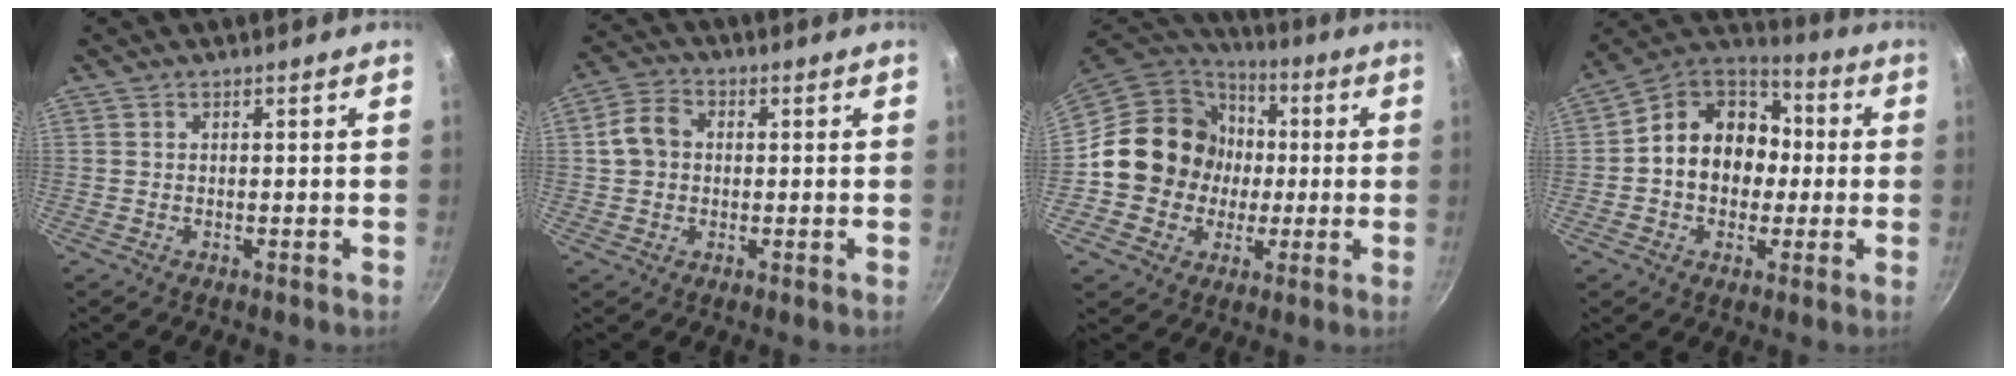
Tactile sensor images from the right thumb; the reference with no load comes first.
{"total": 6.4, "force": [0.5, 5.2, 3.7], "torque": [-0.052, 0.016, -0.002]}
{"total": 17.2, "force": [-0.1, 16.0, 6.3], "torque": [-0.077, 0.029, -0.004]}
{"total": 16.3, "force": [0.1, 13.1, 9.6], "torque": [-0.117, 0.039, -0.016]}